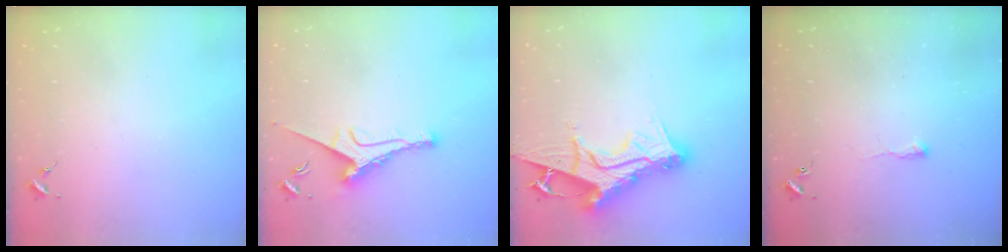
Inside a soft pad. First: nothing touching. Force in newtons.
{"total": 9.2, "press": 9.2, "slide": 0.2}
{"total": 19.4, "press": 19.4, "slide": 1.4}
{"total": 3.0, "press": 3.0, "slide": 0.5}